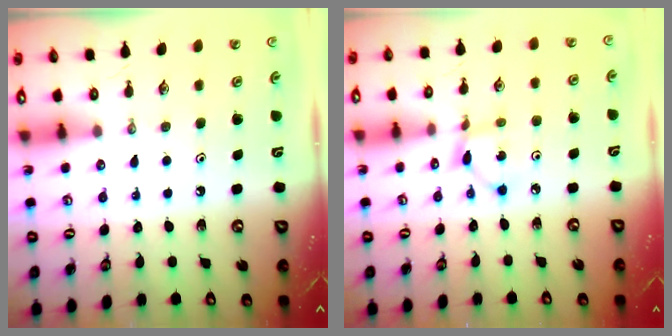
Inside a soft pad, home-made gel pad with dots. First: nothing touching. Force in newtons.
{"total": 2.7, "press": 2.7, "slide": 0.1}